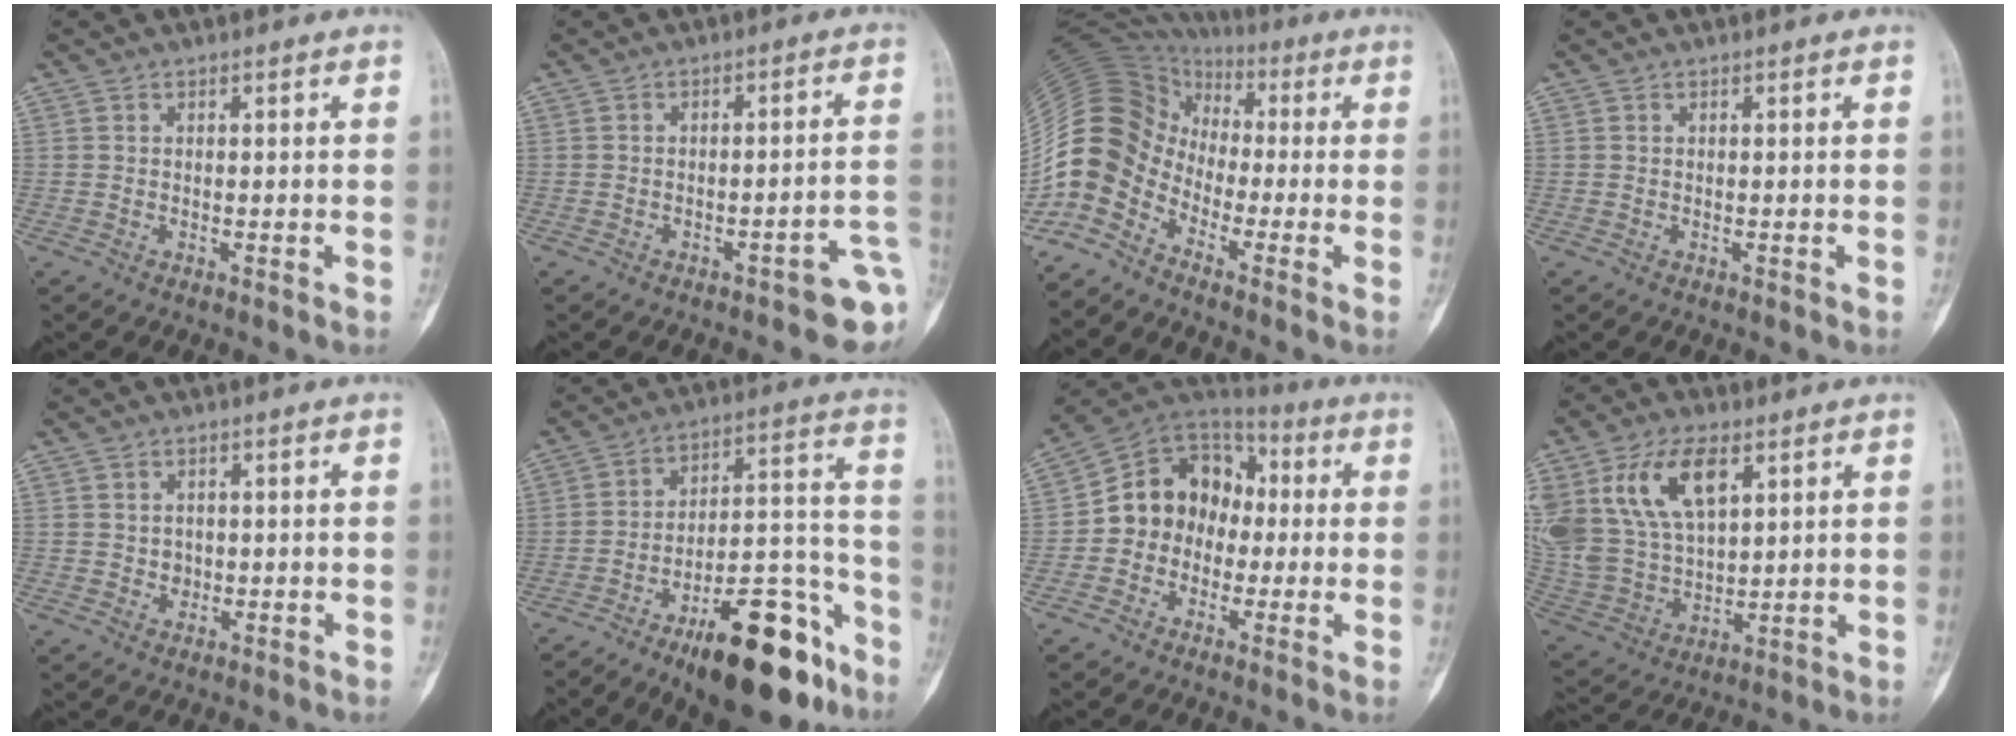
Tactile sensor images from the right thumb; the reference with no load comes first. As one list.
[{"total": 8.3, "force": [-4.1, 2.5, 6.8], "torque": [-0.064, 0.030, -0.046]}, {"total": 13.2, "force": [-6.4, 9.2, 6.9], "torque": [-0.132, 0.066, -0.139]}, {"total": 0.0}, {"total": 2.0, "force": [0.0, 1.9, 0.8], "torque": [0.000, 0.004, 0.003]}, {"total": 22.2, "force": [-13.9, 8.1, 15.3], "torque": [-0.179, 0.100, -0.213]}, {"total": 13.5, "force": [-0.9, 11.3, 7.4], "torque": [-0.082, 0.043, -0.031]}, {"total": 19.1, "force": [8.1, 10.8, 13.5], "torque": [-0.268, -0.018, 0.164]}]